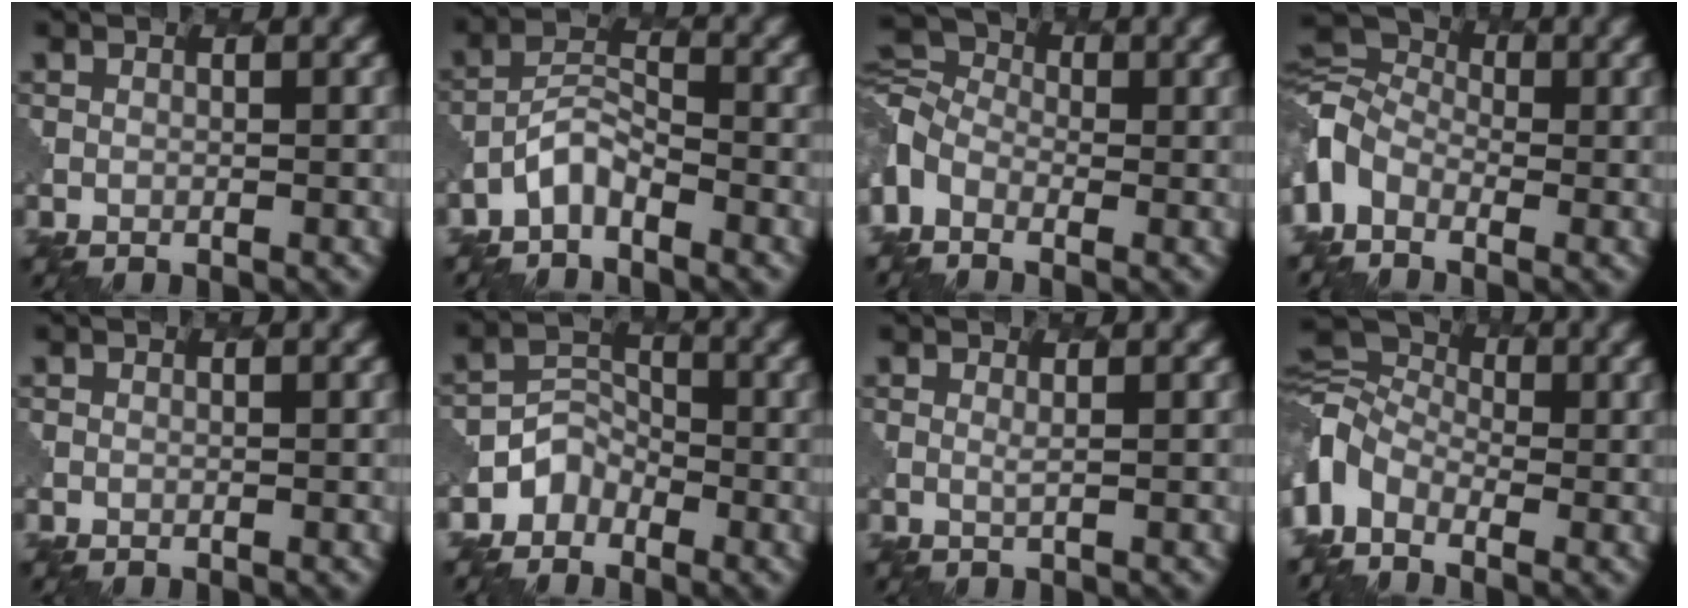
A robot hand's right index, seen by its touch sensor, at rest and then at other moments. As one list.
[{"total": 2.5, "force": [-2.1, 0.9, 1.2], "torque": [-0.023, 0.011, -0.048]}, {"total": 5.0, "force": [-1.7, 3.4, 3.2], "torque": [-0.073, 0.003, -0.055]}, {"total": 5.9, "force": [-1.9, 3.9, 3.9], "torque": [-0.087, 0.005, -0.061]}, {"total": 0.0}, {"total": 2.5, "force": [-1.7, 1.8, 0.3], "torque": [0.002, 0.008, -0.040]}, {"total": 0.8, "force": [0.5, 0.1, 0.6], "torque": [-0.009, -0.003, 0.008]}, {"total": 6.7, "force": [-2.2, 4.4, 4.5], "torque": [-0.100, 0.001, -0.066]}]